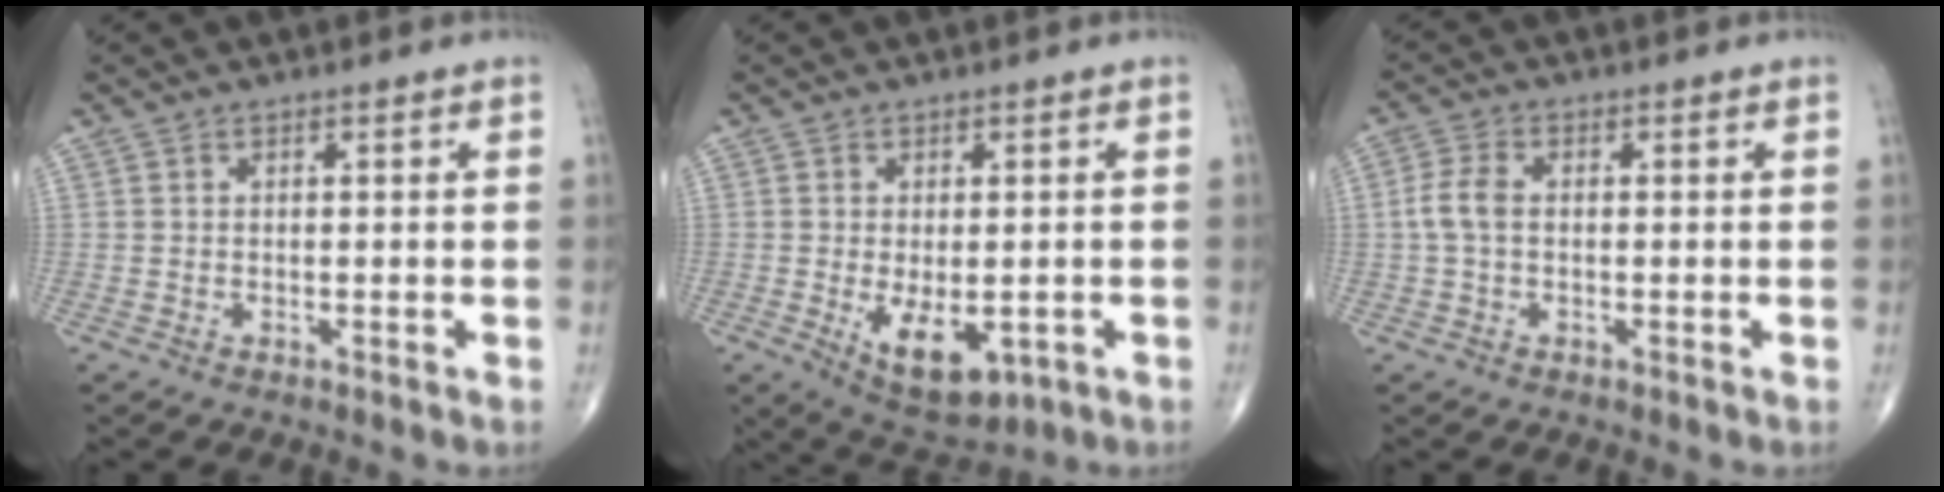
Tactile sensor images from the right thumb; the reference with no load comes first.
{"total": 8.8, "force": [-2.2, 4.7, 7.1], "torque": [-0.094, -0.011, -0.019]}
{"total": 4.1, "force": [-0.1, 2.5, 3.3], "torque": [-0.079, 0.010, -0.008]}